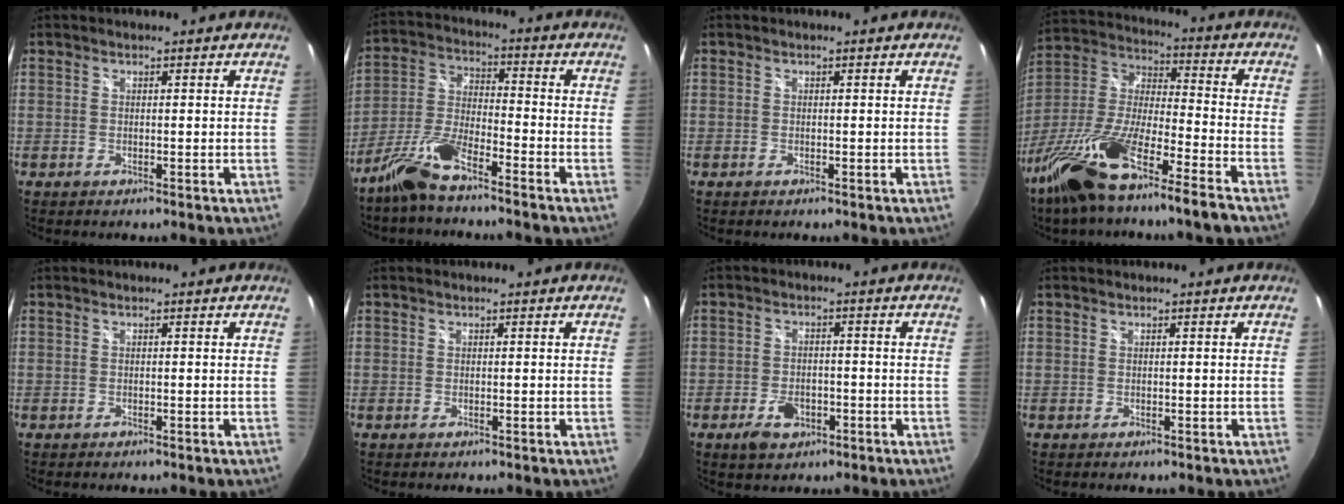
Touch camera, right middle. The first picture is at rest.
{"total": 9.3, "force": [-7.1, 1.6, 5.8], "torque": [-0.131, 0.006, -0.144]}
{"total": 0.0}
{"total": 19.4, "force": [-13.0, 2.5, 14.2], "torque": [-0.285, -0.017, -0.250]}
{"total": 0.0}
{"total": 0.0}
{"total": 5.3, "force": [-2.8, 3.3, 3.1], "torque": [-0.069, 0.000, -0.043]}
{"total": 0.0}